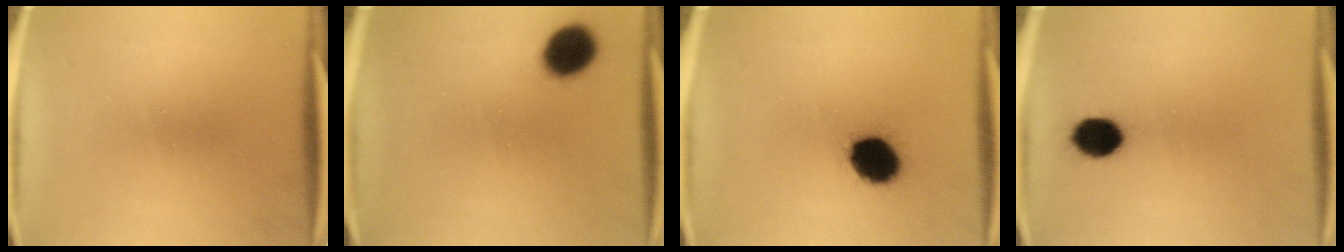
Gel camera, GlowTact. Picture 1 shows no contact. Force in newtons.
{"total": 9.1}
{"total": 12.3}
{"total": 6.8}